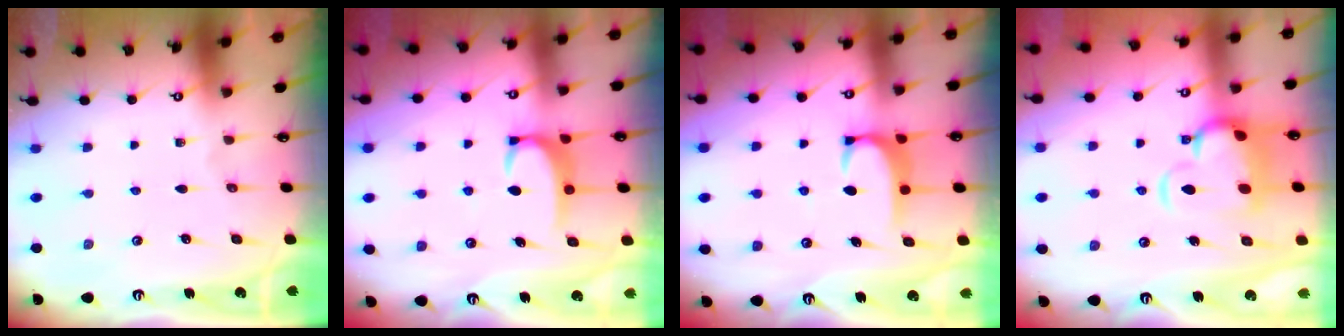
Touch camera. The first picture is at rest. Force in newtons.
{"total": 3.6, "press": 3.6, "slide": 0.3}
{"total": 2.0, "press": 1.9, "slide": 0.5}
{"total": 5.8, "press": 5.6, "slide": 1.6}